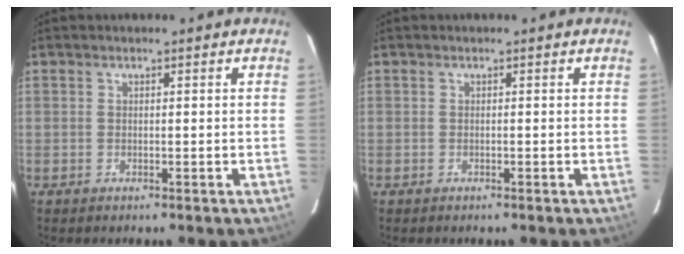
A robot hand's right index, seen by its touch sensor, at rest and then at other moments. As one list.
[{"total": 0.0}]